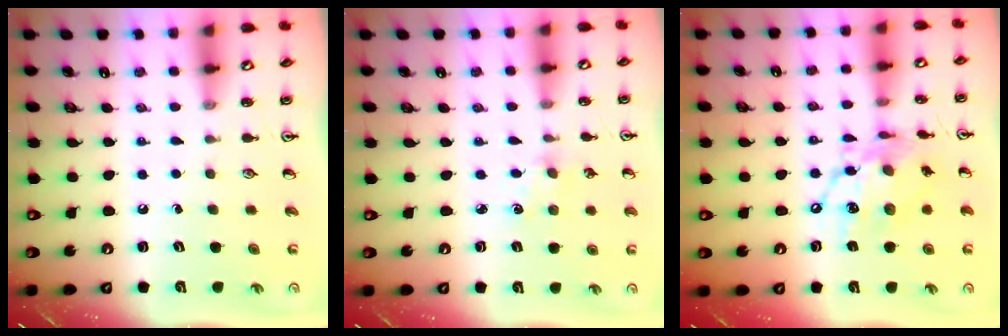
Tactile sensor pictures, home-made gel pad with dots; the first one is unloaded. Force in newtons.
{"total": 1.5, "press": 1.4, "slide": 0.2}
{"total": 14.0, "press": 13.9, "slide": 1.1}